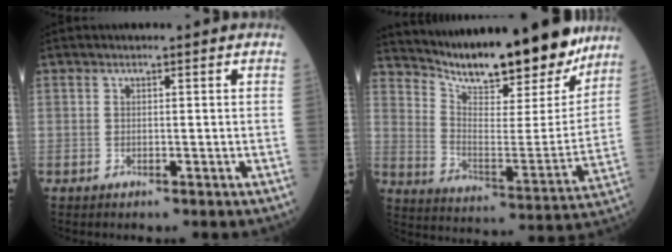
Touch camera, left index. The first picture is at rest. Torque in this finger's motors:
{"motor_torque": [0.49, -0.72, 0.32, 0.06]}